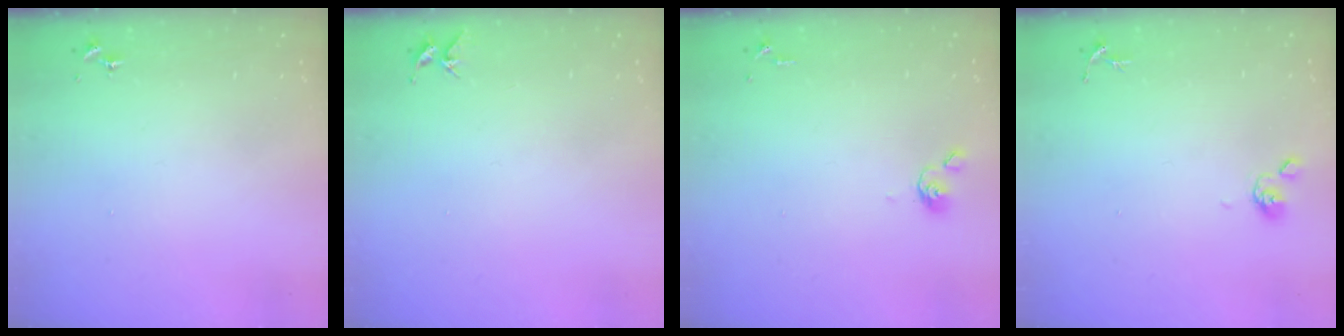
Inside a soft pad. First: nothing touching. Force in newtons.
{"total": 5.0, "press": 4.9, "slide": 0.5}
{"total": 3.8, "press": 3.7, "slide": 0.8}
{"total": 4.4, "press": 4.3, "slide": 0.8}